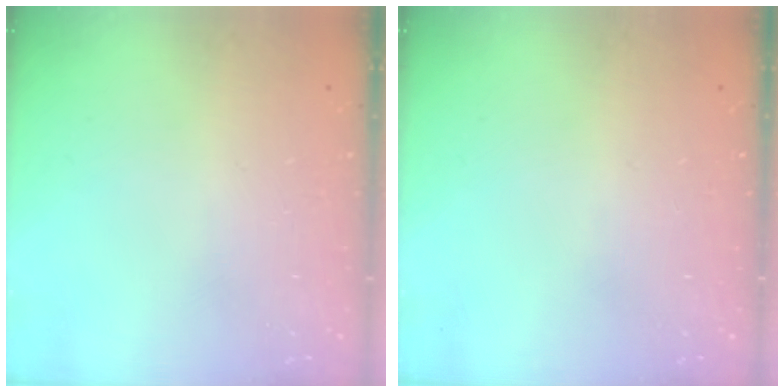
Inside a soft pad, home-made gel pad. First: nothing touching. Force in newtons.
{"total": 0.0}